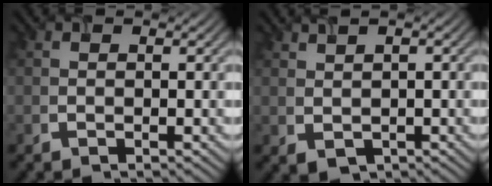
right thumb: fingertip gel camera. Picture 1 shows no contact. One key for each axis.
{"total": 1.8, "fx": 0.8, "fy": 1.1, "fz": 1.2, "tx": -0.027, "ty": -0.004, "tz": 0.022}